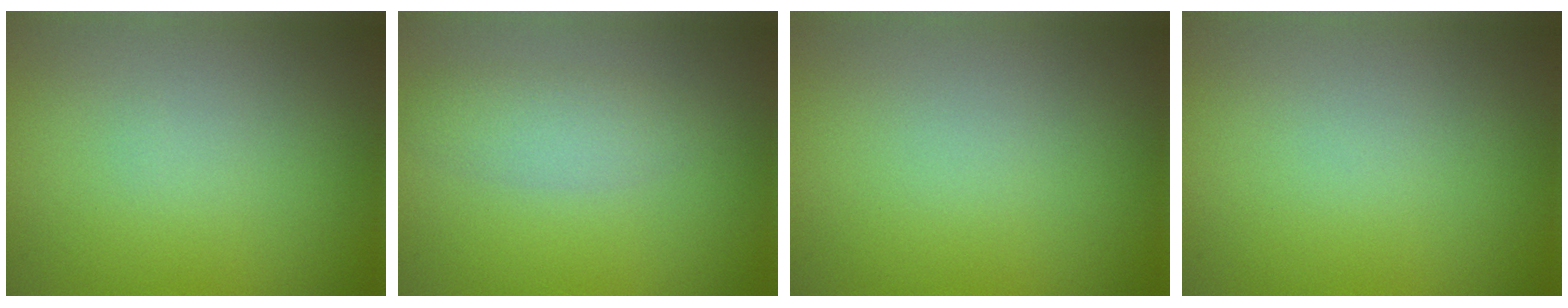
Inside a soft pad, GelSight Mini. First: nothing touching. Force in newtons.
{"total": 2.1, "press": 2.1, "slide": 0.1}
{"total": 0.0}
{"total": 0.0}